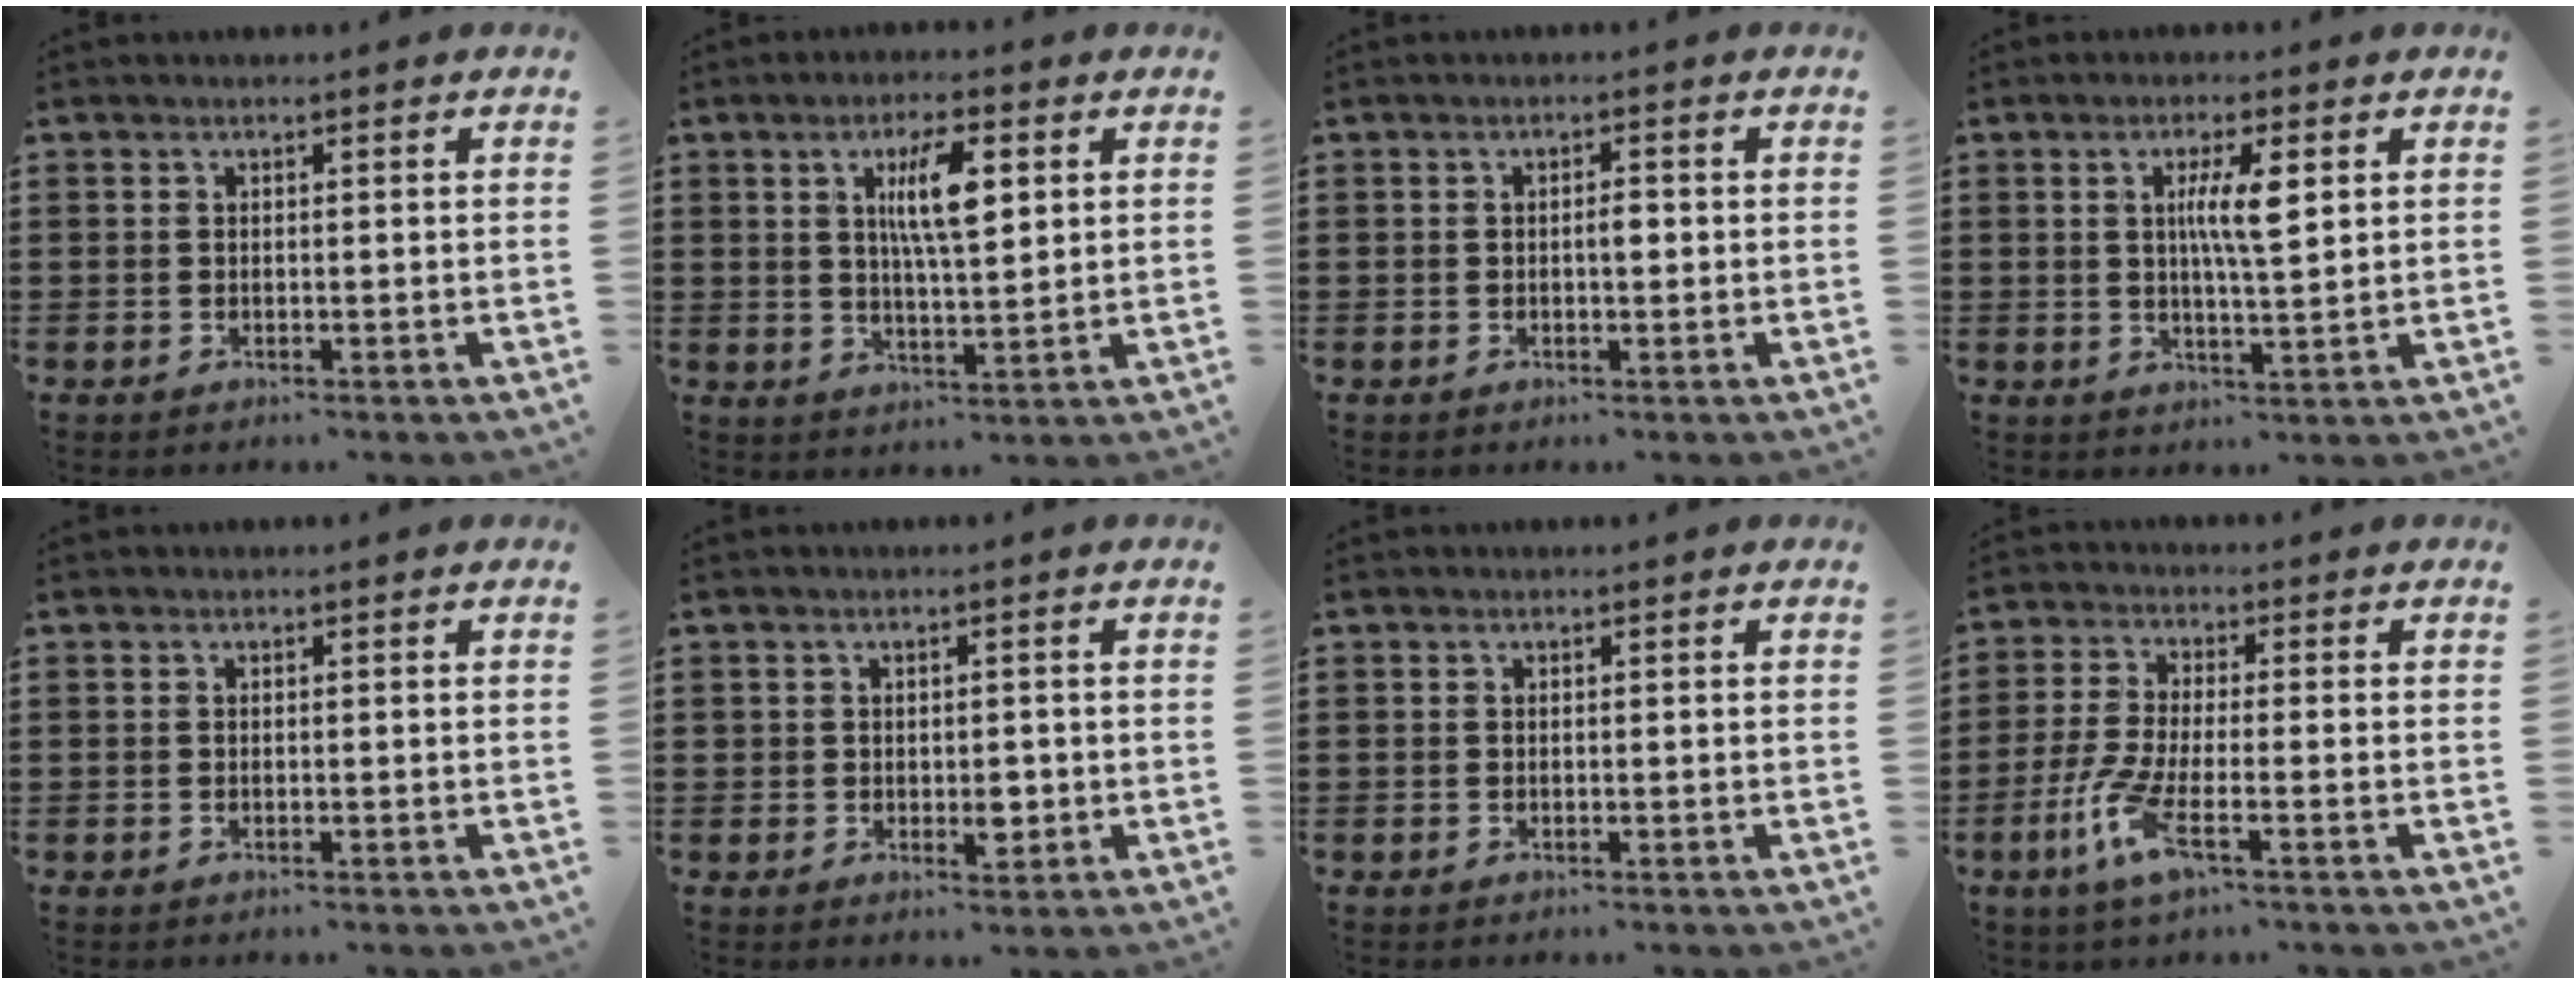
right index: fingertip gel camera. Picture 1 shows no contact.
{"total": 7.6, "force": [2.4, 2.1, 6.9], "torque": [-0.131, 0.007, 0.036]}
{"total": 1.4, "force": [-0.1, 0.5, 1.3], "torque": [-0.024, 0.001, -0.002]}
{"total": 5.8, "force": [1.5, 1.0, 5.5], "torque": [-0.111, 0.006, 0.021]}
{"total": 0.0}
{"total": 2.8, "force": [-0.3, 1.7, 2.2], "torque": [-0.035, 0.000, -0.007]}
{"total": 0.0}
{"total": 6.8, "force": [-3.2, 1.6, 5.7], "torque": [-0.135, -0.014, -0.065]}